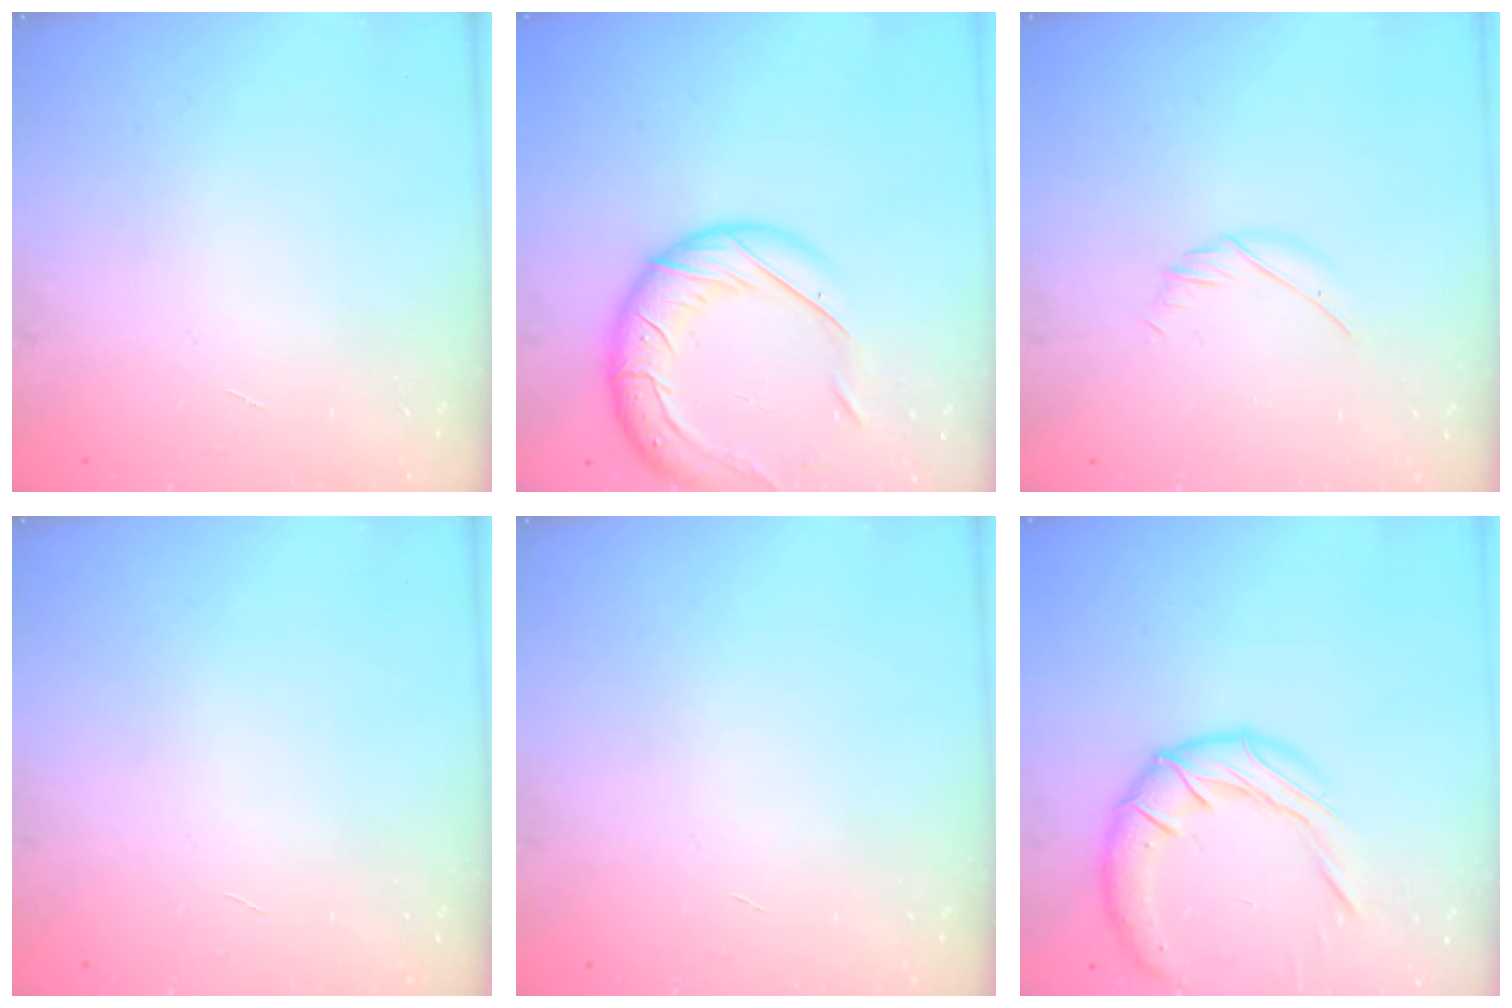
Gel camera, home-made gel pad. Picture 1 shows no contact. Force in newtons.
{"total": 17.3, "press": 17.2, "slide": 2.3}
{"total": 5.4, "press": 5.3, "slide": 0.6}
{"total": 0.0}
{"total": 0.0}
{"total": 14.2, "press": 14.1, "slide": 1.6}